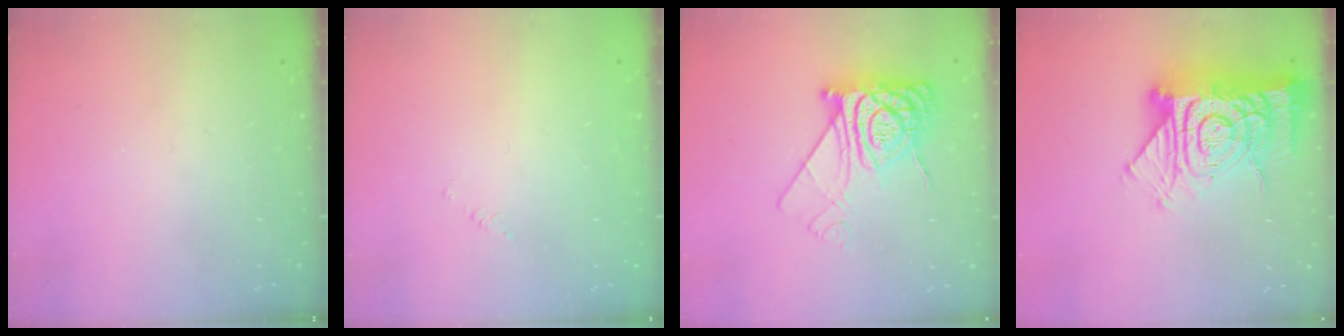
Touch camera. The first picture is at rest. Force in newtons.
{"total": 1.7, "press": 1.7, "slide": 0.3}
{"total": 12.3, "press": 12.3, "slide": 1.0}
{"total": 21.4, "press": 21.3, "slide": 2.0}